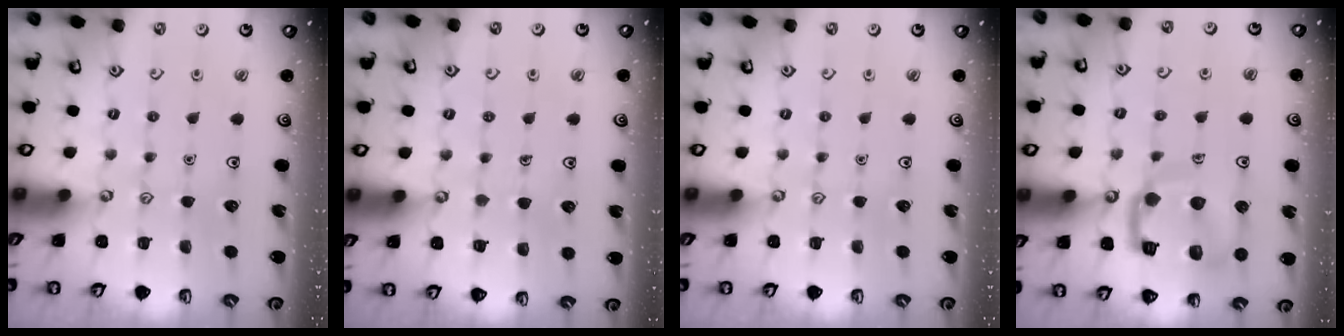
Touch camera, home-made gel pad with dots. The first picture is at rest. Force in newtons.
{"total": 4.1, "press": 4.0, "slide": 0.4}
{"total": 0.0}
{"total": 14.5, "press": 14.4, "slide": 1.6}